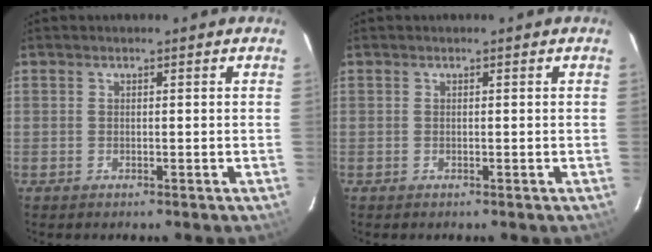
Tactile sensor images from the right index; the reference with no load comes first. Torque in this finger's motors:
{"motor_torque": [0.00, 0.00, 0.03, 0.00]}